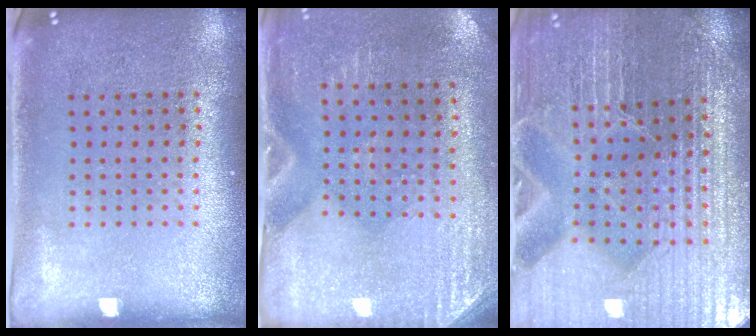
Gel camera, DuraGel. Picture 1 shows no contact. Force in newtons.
{"total": 2.8, "press": 2.5, "slide": 1.3}
{"total": 4.5, "press": 4.4, "slide": 1.3}